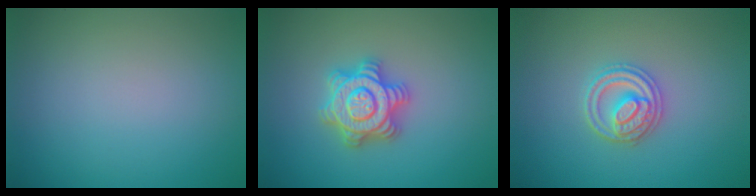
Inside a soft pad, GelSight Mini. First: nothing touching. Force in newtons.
{"total": 4.9, "press": 4.8, "slide": 0.8}
{"total": 2.8, "press": 2.8, "slide": 0.4}